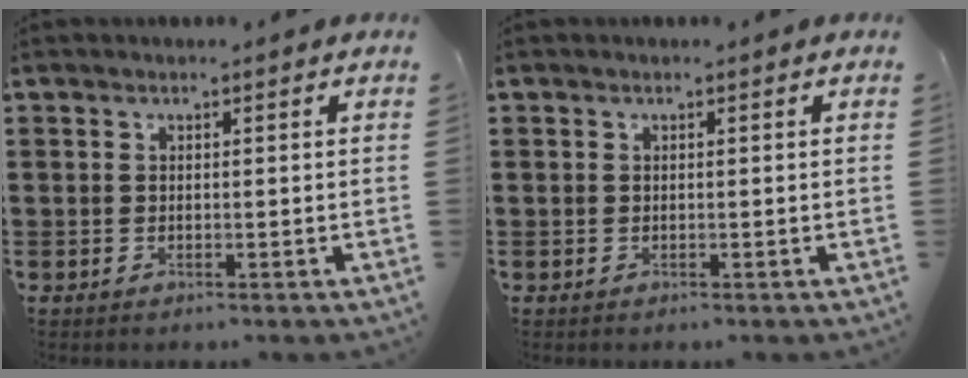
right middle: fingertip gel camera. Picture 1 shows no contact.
{"total": 0.0}